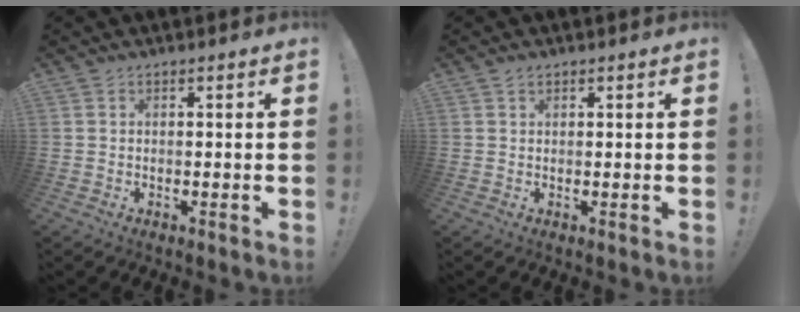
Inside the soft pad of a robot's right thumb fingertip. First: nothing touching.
{"total": 0.8, "force": [0.6, 0.4, 0.3], "torque": [-0.006, 0.000, 0.012]}